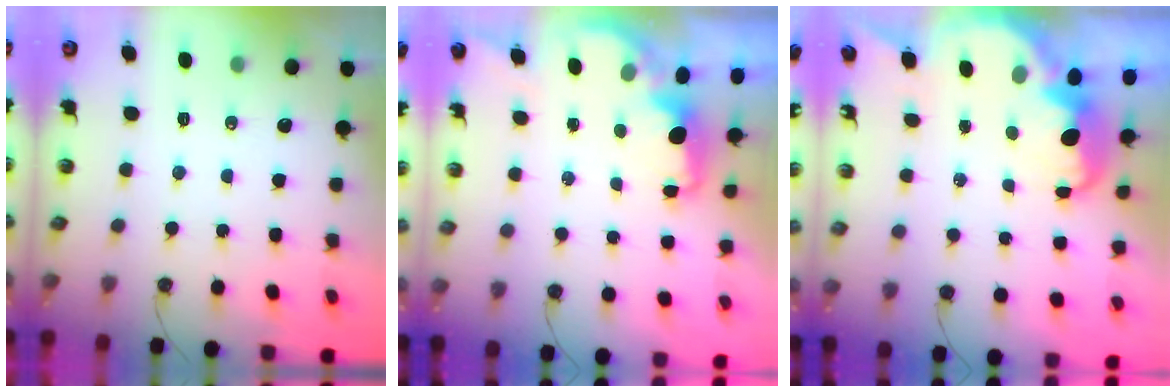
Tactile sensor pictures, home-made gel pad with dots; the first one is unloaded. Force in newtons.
{"total": 2.0, "press": 1.9, "slide": 0.8}
{"total": 5.7, "press": 5.7, "slide": 0.4}